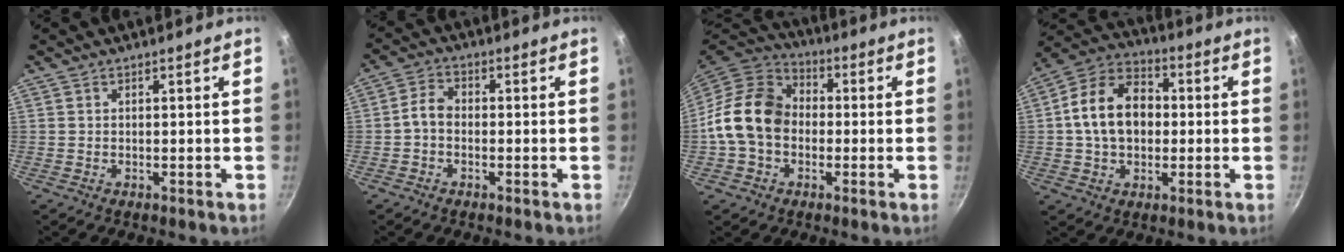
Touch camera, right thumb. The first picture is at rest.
{"total": 3.8, "force": [-0.9, 2.6, 2.6], "torque": [-0.053, 0.022, -0.028]}
{"total": 14.8, "force": [-1.2, 11.5, 9.2], "torque": [-0.141, 0.034, -0.039]}
{"total": 14.4, "force": [0.5, 10.4, 9.9], "torque": [-0.141, 0.028, -0.007]}